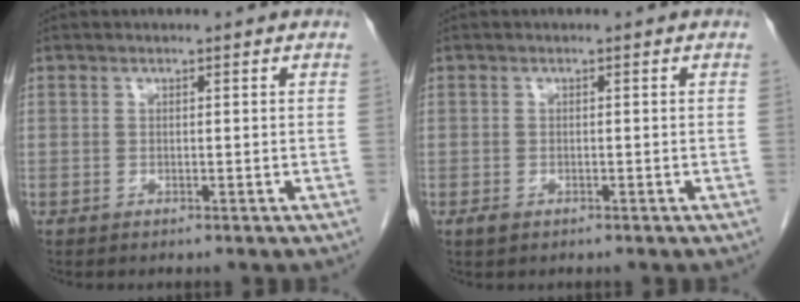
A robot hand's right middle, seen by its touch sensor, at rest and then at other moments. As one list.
[{"total": 1.1, "force": [-0.6, 0.6, 0.6], "torque": [-0.013, 0.000, -0.007]}]